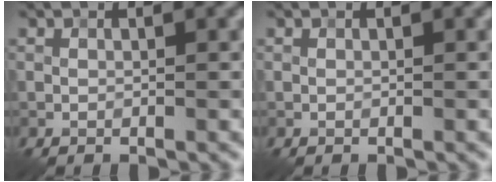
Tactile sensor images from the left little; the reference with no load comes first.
{"total": 0.0}